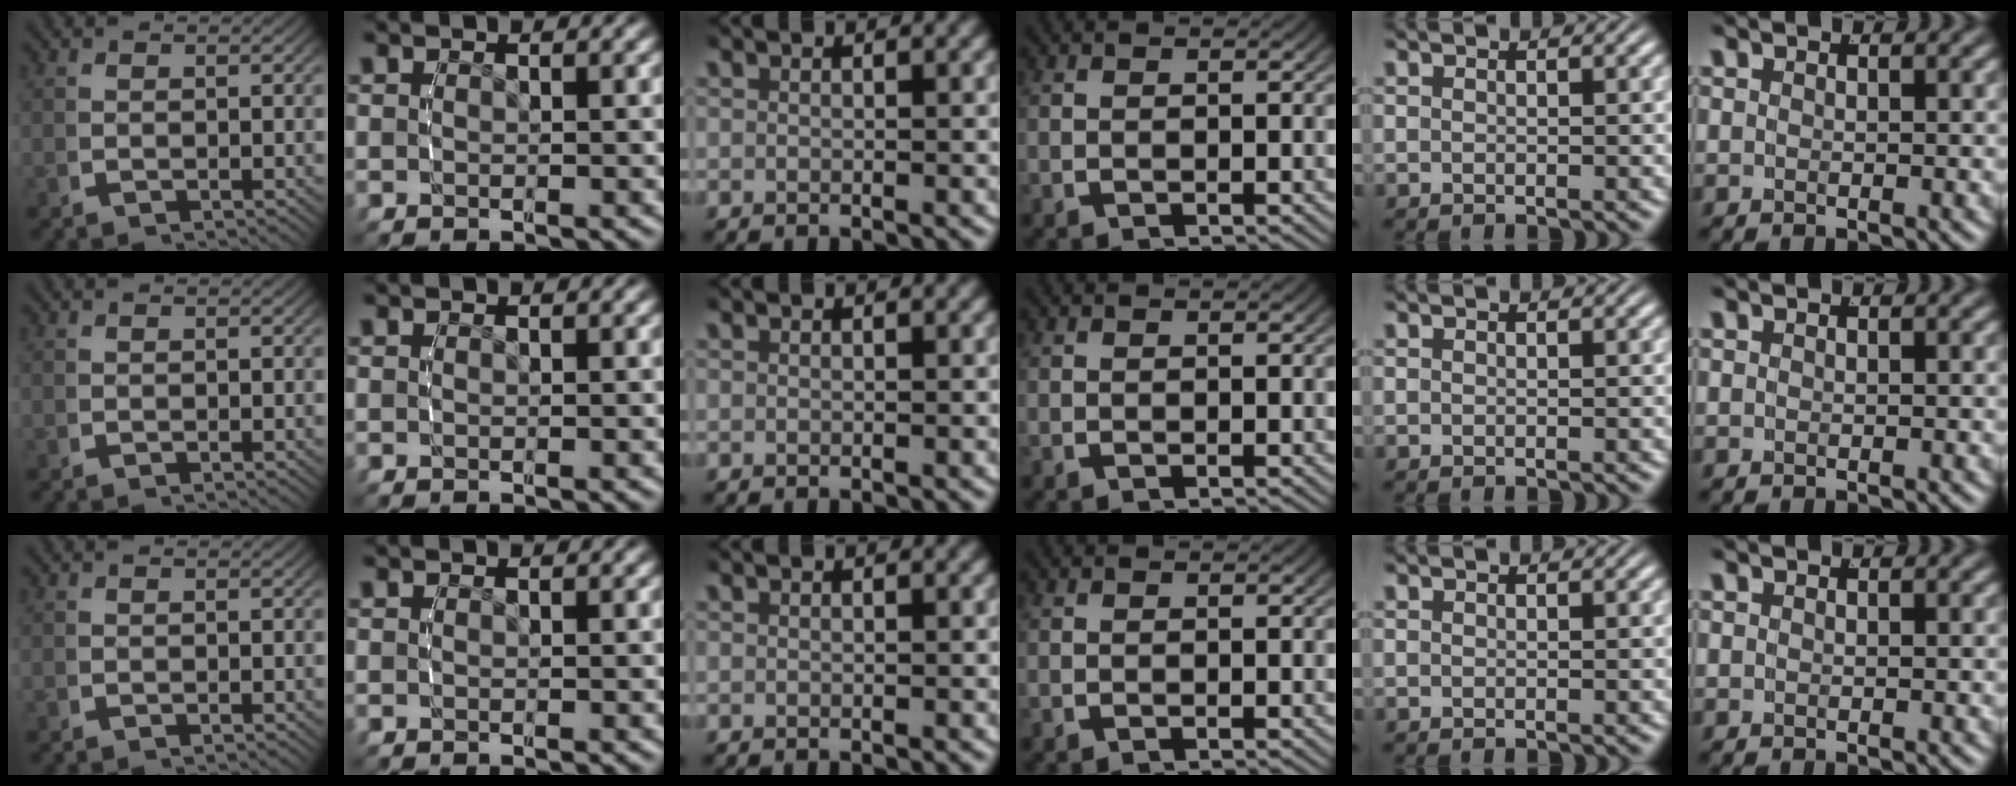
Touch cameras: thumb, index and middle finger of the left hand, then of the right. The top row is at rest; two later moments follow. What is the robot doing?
{"motion": "reach", "object": "router"}